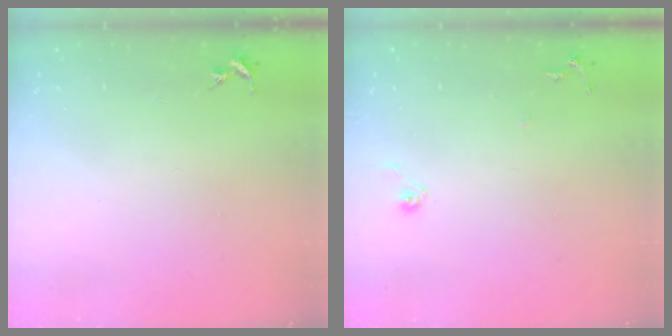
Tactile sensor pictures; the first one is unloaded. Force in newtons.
{"total": 6.7, "press": 6.6, "slide": 0.6}